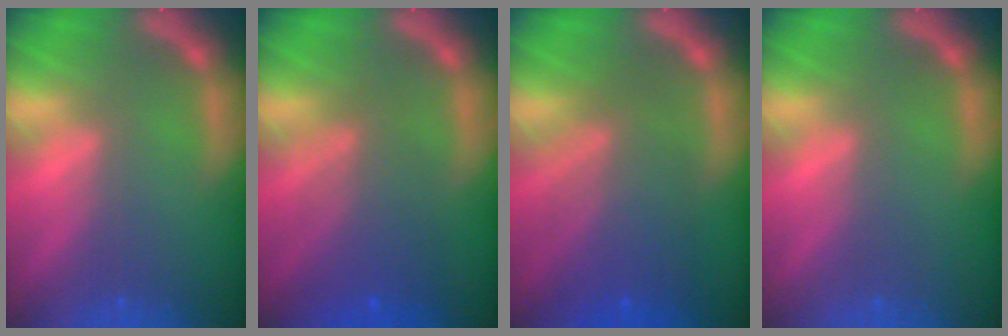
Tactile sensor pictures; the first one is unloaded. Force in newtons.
{"total": 5.6}
{"total": 7.0}
{"total": 0.0}